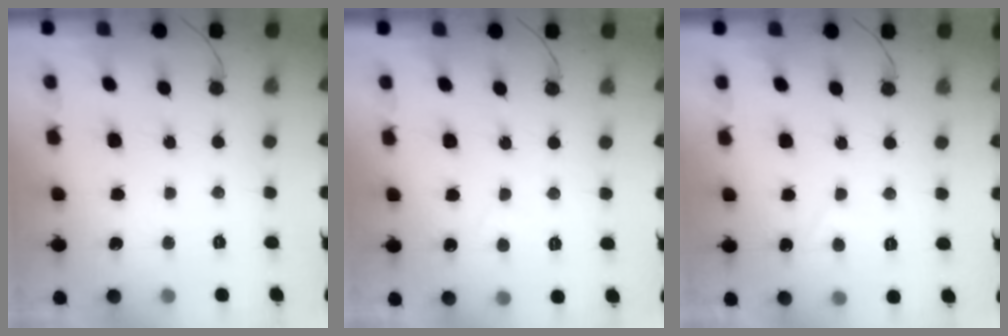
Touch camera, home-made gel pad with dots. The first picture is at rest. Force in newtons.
{"total": 1.2, "press": 1.2, "slide": 0.3}
{"total": 2.1, "press": 1.9, "slide": 0.7}